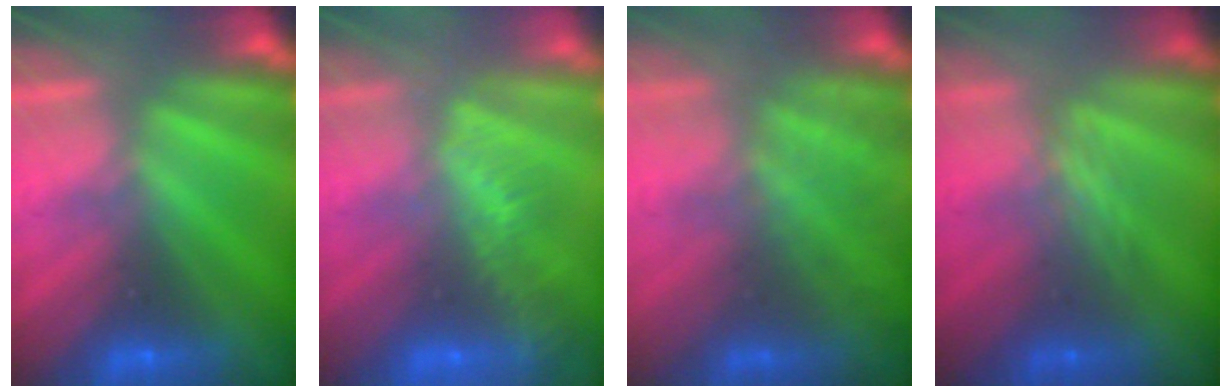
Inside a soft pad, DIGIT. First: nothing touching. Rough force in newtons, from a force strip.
{"total": 2.9}
{"total": 7.3}
{"total": 2.4}